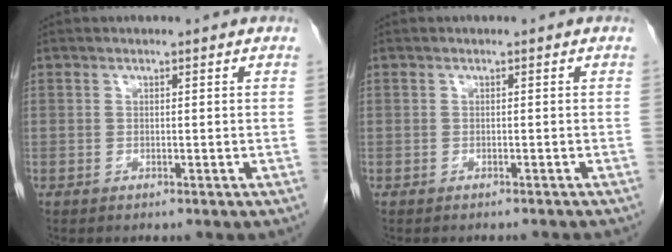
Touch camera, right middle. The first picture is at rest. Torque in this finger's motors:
{"motor_torque": [0.05, -0.10, -0.07, 0.00]}